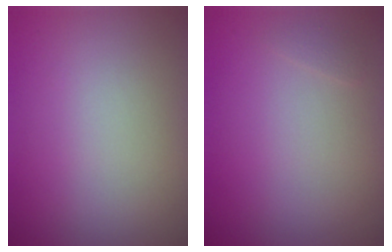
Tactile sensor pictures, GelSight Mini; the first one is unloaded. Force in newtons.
{"total": 0.5, "press": 0.5, "slide": 0.0}